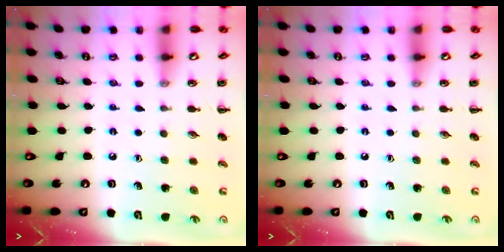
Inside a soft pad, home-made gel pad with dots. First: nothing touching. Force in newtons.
{"total": 0.0}